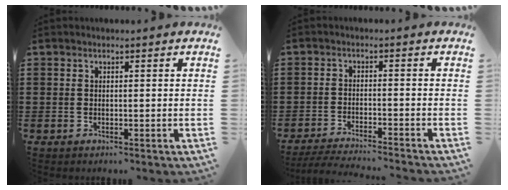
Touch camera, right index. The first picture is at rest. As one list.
[{"total": 3.7, "force": [-3.6, -0.3, 0.8], "torque": [-0.020, -0.008, -0.074]}]